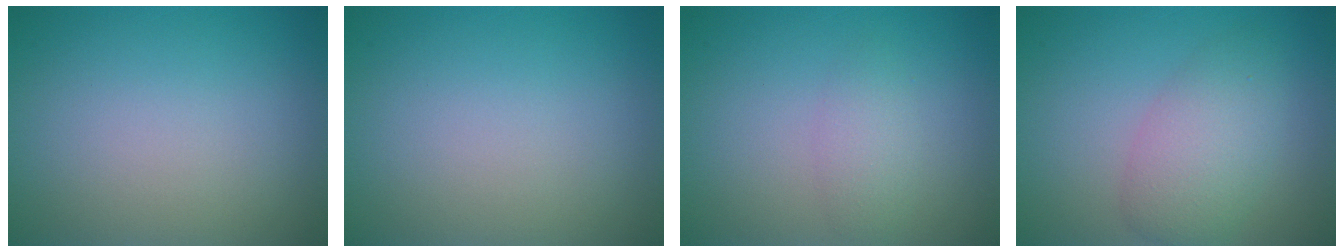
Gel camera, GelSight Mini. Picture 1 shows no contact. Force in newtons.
{"total": 0.0}
{"total": 1.7, "press": 1.7, "slide": 0.1}
{"total": 4.0, "press": 4.0, "slide": 0.3}